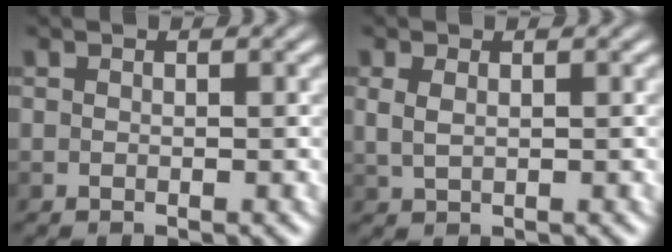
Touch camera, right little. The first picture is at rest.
{"total": 1.9, "force": [-0.1, 1.1, 1.6], "torque": [-0.043, -0.004, 0.000]}